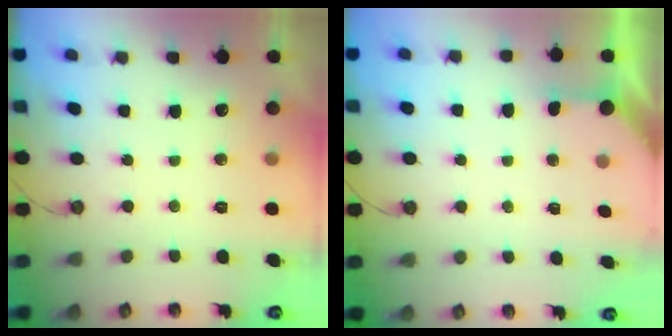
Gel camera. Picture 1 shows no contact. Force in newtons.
{"total": 2.6, "press": 2.6, "slide": 0.4}